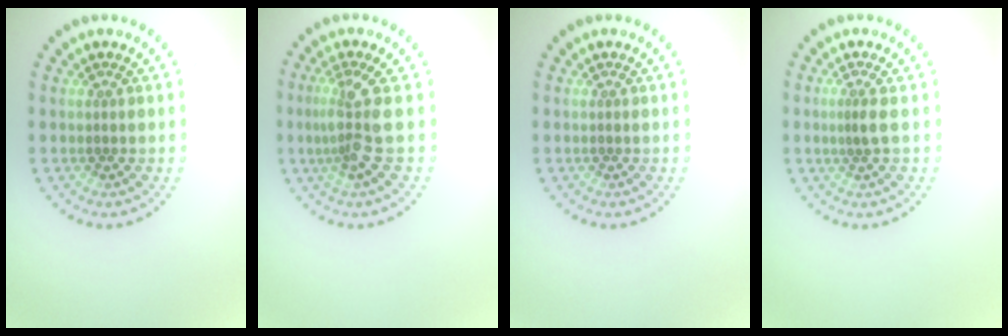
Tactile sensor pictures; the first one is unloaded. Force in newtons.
{"total": 3.1, "press": 2.2, "slide": 2.2}
{"total": 0.0}
{"total": 1.2, "press": 0.8, "slide": 0.9}